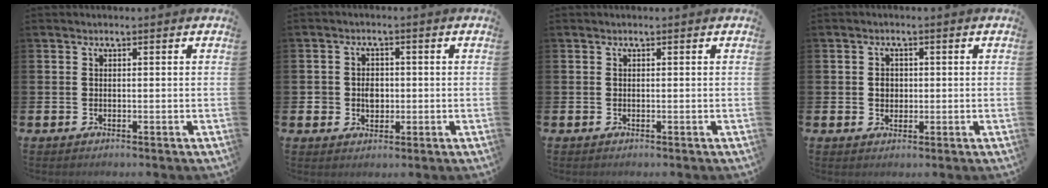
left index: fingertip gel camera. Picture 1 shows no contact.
{"total": 2.7, "force": [-0.1, 2.4, 1.3], "torque": [-0.014, 0.003, -0.009]}
{"total": 0.0}
{"total": 2.0, "force": [0.3, 1.7, 0.9], "torque": [-0.002, 0.003, 0.000]}